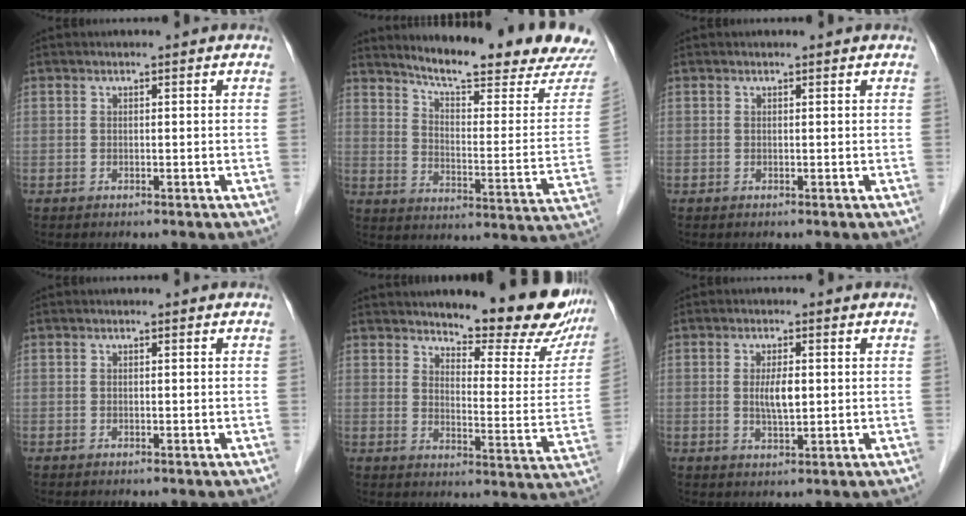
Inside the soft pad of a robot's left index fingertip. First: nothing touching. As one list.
[{"total": 20.4, "force": [19.0, 0.4, 7.6], "torque": [-0.113, -0.089, 0.246]}, {"total": 0.0}, {"total": 0.0}, {"total": 15.6, "force": [13.6, 3.3, 6.9], "torque": [-0.073, -0.055, 0.158]}, {"total": 3.5, "force": [0.1, 0.9, 3.4], "torque": [-0.062, -0.005, 0.004]}]